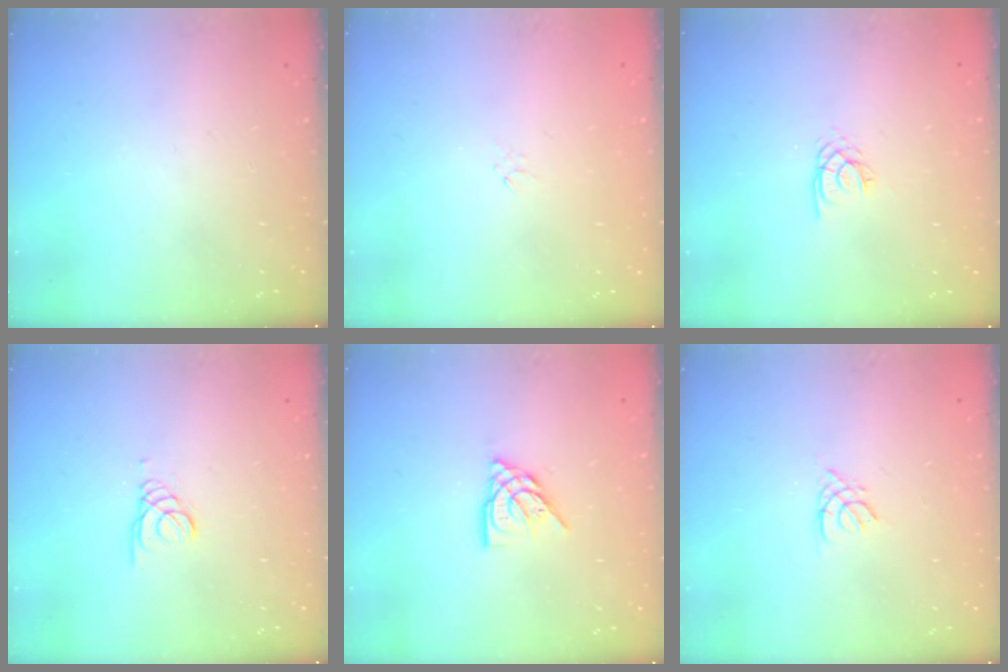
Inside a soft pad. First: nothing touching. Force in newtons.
{"total": 0.0}
{"total": 2.1, "press": 2.1, "slide": 0.4}
{"total": 1.1, "press": 1.0, "slide": 0.1}
{"total": 9.3, "press": 9.2, "slide": 0.9}
{"total": 1.4, "press": 1.4, "slide": 0.4}